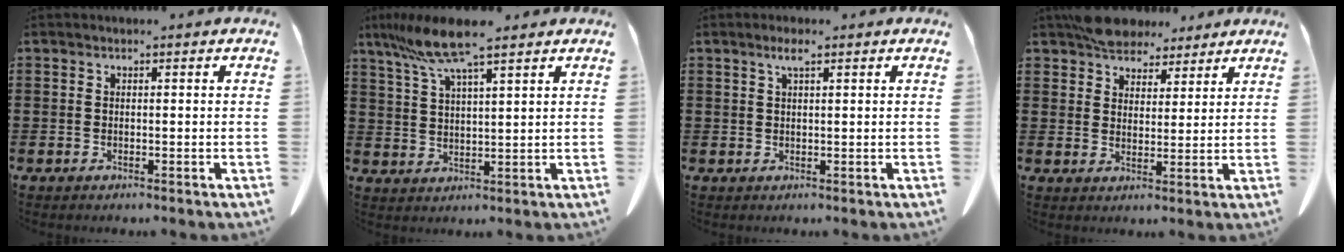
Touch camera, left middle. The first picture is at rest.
{"total": 8.7, "force": [6.2, 0.5, 6.0], "torque": [-0.139, -0.018, 0.109]}
{"total": 2.2, "force": [1.3, 0.4, 1.8], "torque": [-0.037, 0.003, 0.021]}
{"total": 6.4, "force": [5.7, 2.6, 1.5], "torque": [-0.049, -0.005, 0.111]}